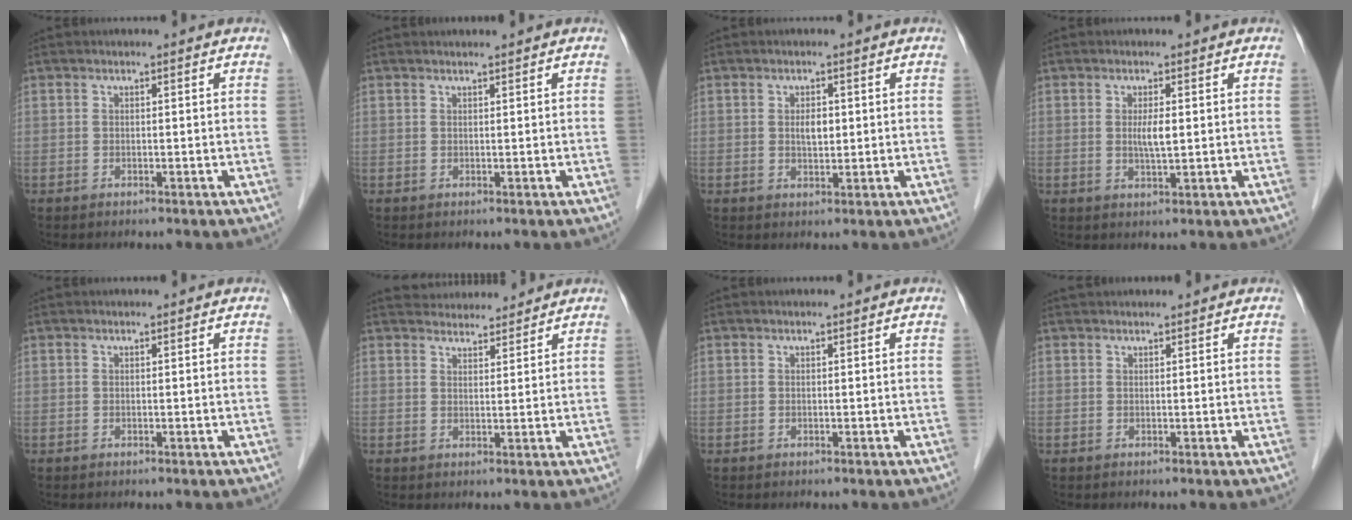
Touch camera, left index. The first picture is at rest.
{"total": 0.8, "force": [0.8, -0.1, 0.3], "torque": [-0.005, 0.006, 0.016]}
{"total": 2.2, "force": [0.4, 1.1, 1.8], "torque": [-0.033, -0.001, 0.008]}
{"total": 2.5, "force": [0.3, 0.3, 2.5], "torque": [-0.049, -0.004, 0.007]}
{"total": 0.0}
{"total": 7.3, "force": [7.0, 1.4, 1.5], "torque": [-0.020, 0.020, 0.102]}
{"total": 0.0}
{"total": 2.6, "force": [2.4, 0.4, 0.8], "torque": [-0.005, 0.032, 0.041]}